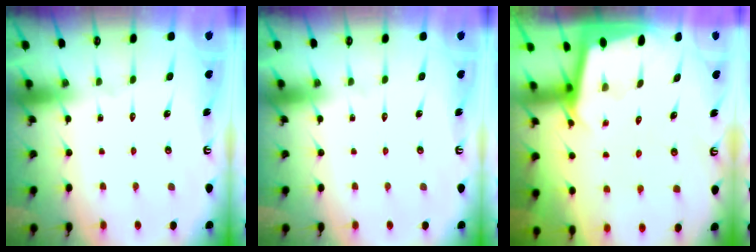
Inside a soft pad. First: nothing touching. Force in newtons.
{"total": 0.0}
{"total": 1.9, "press": 1.9, "slide": 0.1}